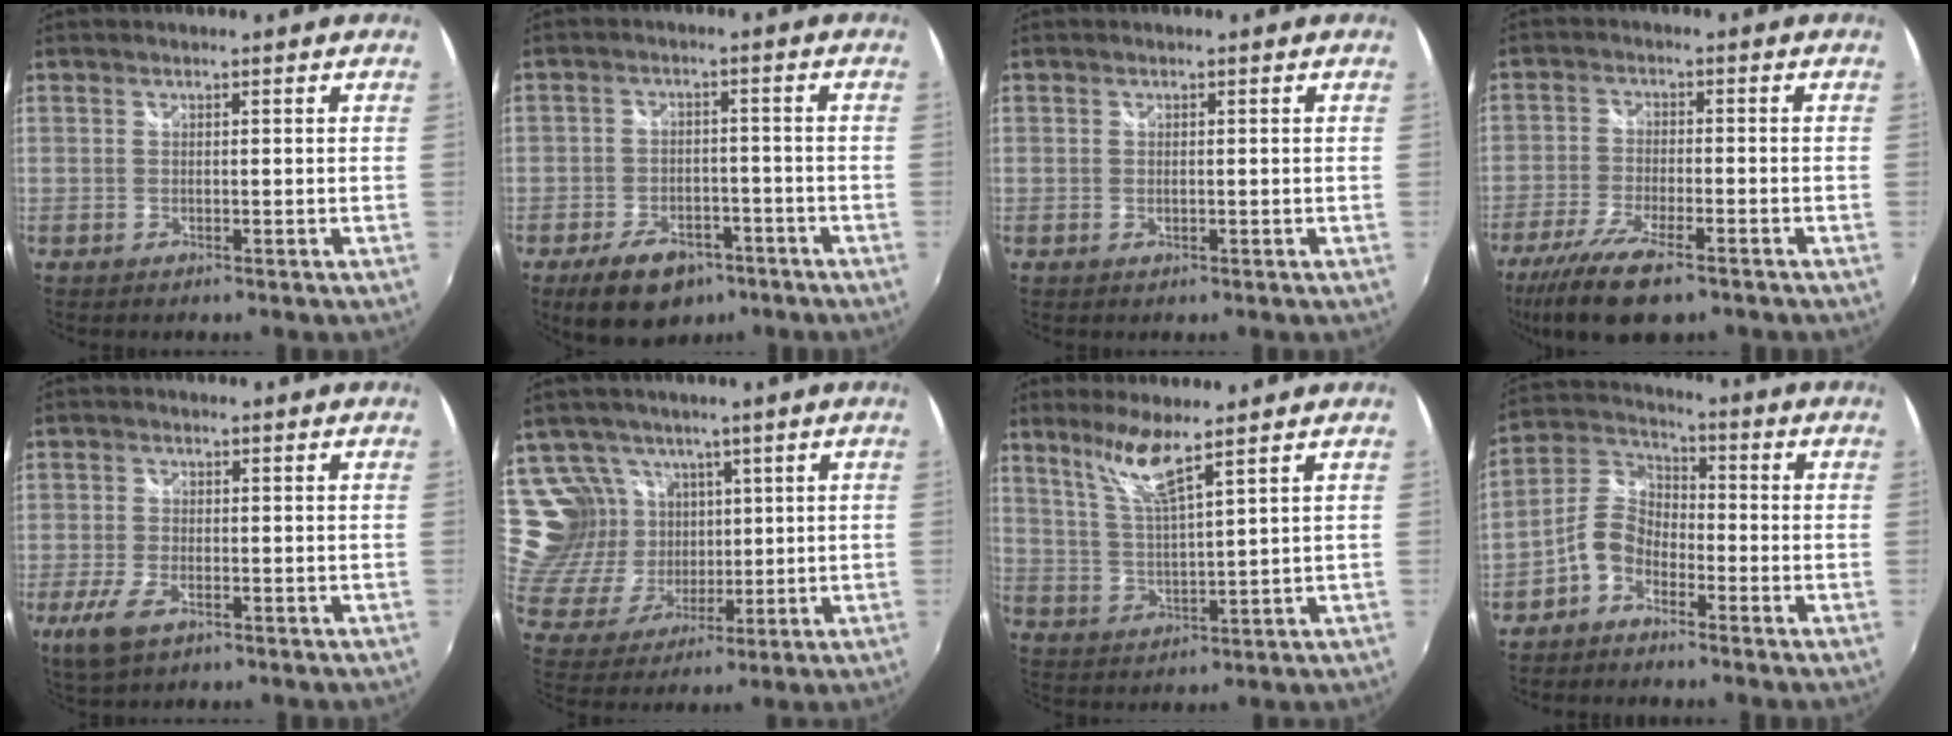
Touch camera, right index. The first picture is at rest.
{"total": 10.5, "force": [-6.6, 6.4, 5.0], "torque": [-0.118, 0.003, -0.093]}
{"total": 0.9, "force": [-0.1, 0.3, 0.8], "torque": [-0.017, -0.001, -0.003]}
{"total": 12.0, "force": [-8.3, 3.4, 8.0], "torque": [-0.188, -0.038, -0.157]}
{"total": 6.1, "force": [-3.2, 2.7, 4.4], "torque": [-0.110, -0.015, -0.059]}
{"total": 12.0, "force": [6.2, 9.4, 4.3], "torque": [-0.101, 0.004, 0.141]}
{"total": 7.2, "force": [5.3, -0.2, 4.8], "torque": [-0.093, -0.001, 0.109]}
{"total": 6.8, "force": [-4.1, 4.1, 3.5], "torque": [-0.081, 0.021, -0.089]}